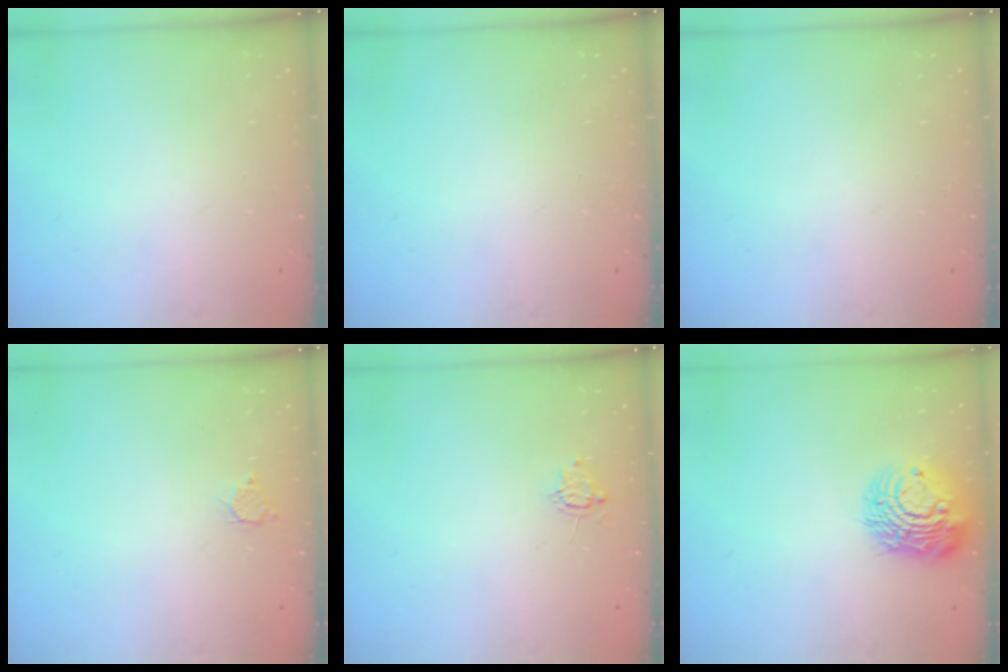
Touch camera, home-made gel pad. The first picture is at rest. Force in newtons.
{"total": 0.0}
{"total": 0.0}
{"total": 2.8, "press": 2.8, "slide": 0.3}
{"total": 4.5, "press": 4.4, "slide": 0.9}
{"total": 12.1, "press": 12.0, "slide": 1.4}